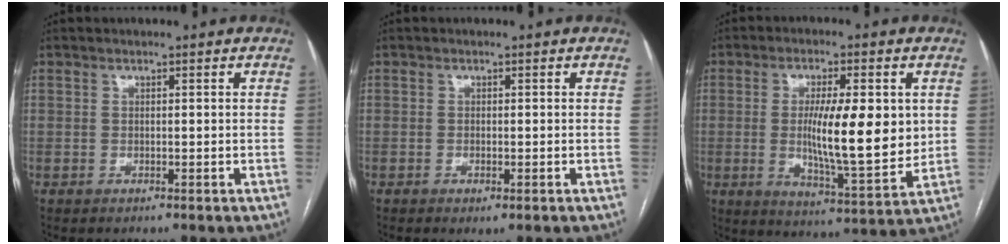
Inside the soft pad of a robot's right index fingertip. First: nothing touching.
{"total": 1.4, "force": [-0.7, 0.3, 1.1], "torque": [-0.019, -0.004, -0.007]}
{"total": 13.0, "force": [1.0, 2.4, 12.7], "torque": [-0.212, -0.016, 0.018]}